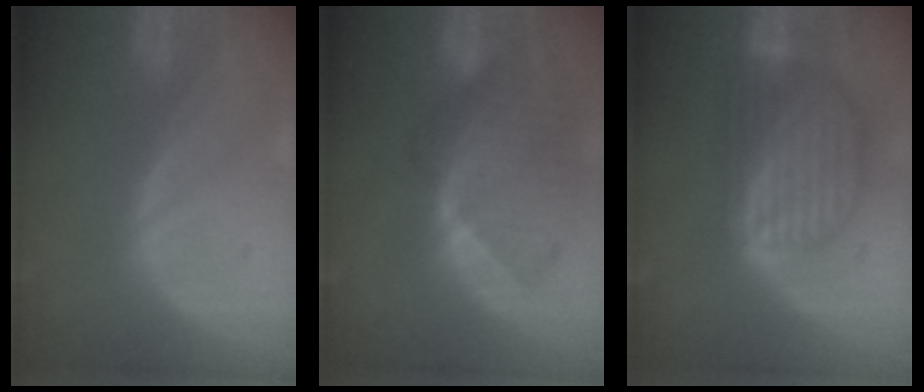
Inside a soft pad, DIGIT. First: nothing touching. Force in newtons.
{"total": 9.9, "press": 8.6, "slide": 5.0}
{"total": 8.9, "press": 7.7, "slide": 4.4}